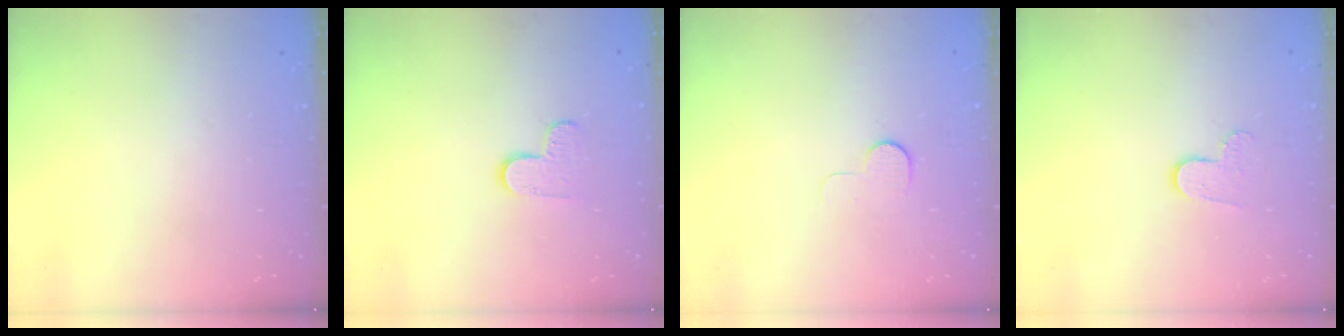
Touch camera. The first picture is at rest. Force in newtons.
{"total": 6.1, "press": 6.1, "slide": 0.6}
{"total": 5.3, "press": 5.3, "slide": 0.5}
{"total": 6.2, "press": 6.1, "slide": 0.5}